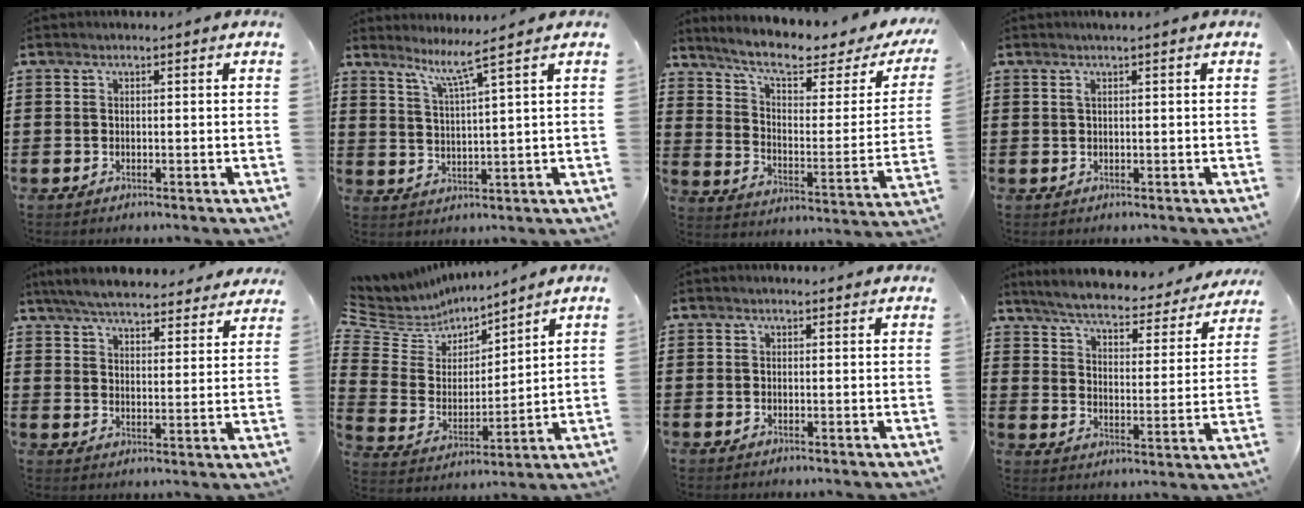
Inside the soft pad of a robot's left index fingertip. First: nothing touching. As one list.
[{"total": 4.6, "force": [3.3, -1.0, 3.0], "torque": [-0.070, -0.014, 0.054]}, {"total": 7.6, "force": [5.9, 1.2, 4.6], "torque": [-0.099, -0.041, 0.095]}, {"total": 0.9, "force": [0.3, 0.0, 0.8], "torque": [-0.015, -0.003, 0.007]}, {"total": 6.1, "force": [5.9, 0.3, 1.6], "torque": [-0.057, -0.028, 0.105]}, {"total": 5.6, "force": [4.9, 2.8, 0.1], "torque": [-0.044, -0.037, 0.082]}, {"total": 0.6, "force": [0.4, 0.5, 0.1], "torque": [-0.004, 0.004, 0.007]}, {"total": 5.1, "force": [4.7, 0.3, 1.9], "torque": [-0.063, -0.036, 0.076]}]